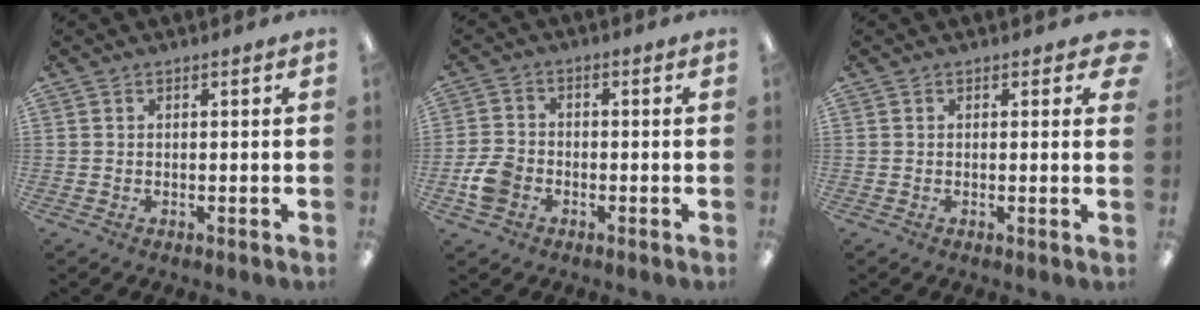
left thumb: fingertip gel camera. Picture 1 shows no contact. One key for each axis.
{"total": 6.3, "fx": -2.3, "fy": 4.8, "fz": 3.4, "tx": -0.071, "ty": 0.014, "tz": -0.041}
{"total": 1.2, "fx": 0.7, "fy": 0.6, "fz": 0.7, "tx": 0.001, "ty": -0.003, "tz": 0.009}